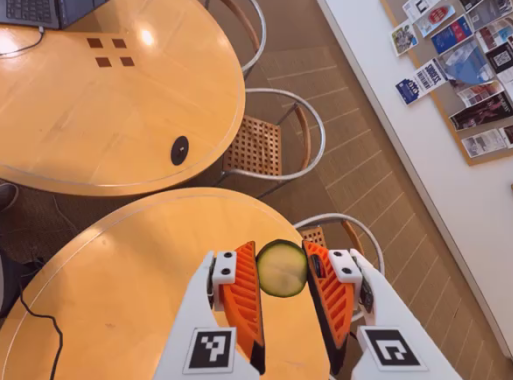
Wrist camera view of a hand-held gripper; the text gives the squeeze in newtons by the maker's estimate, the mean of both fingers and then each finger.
{"total": 9.2, "left": 9.5, "right": 8.9}